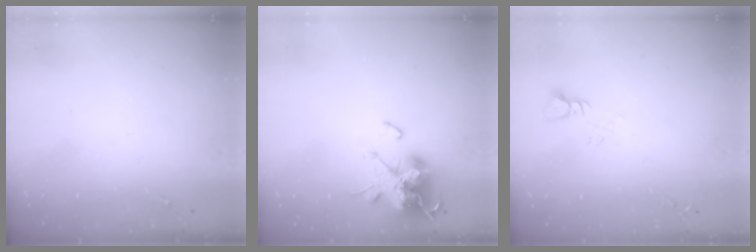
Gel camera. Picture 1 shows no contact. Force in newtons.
{"total": 15.3, "press": 15.1, "slide": 2.4}
{"total": 3.5, "press": 3.4, "slide": 0.3}